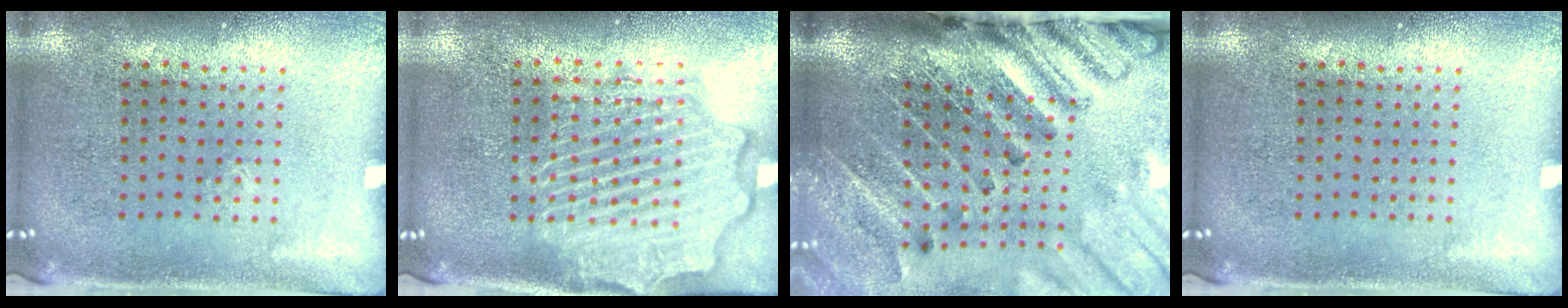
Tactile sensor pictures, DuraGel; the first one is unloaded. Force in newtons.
{"total": 4.5, "press": 4.5, "slide": 0.6}
{"total": 4.7, "press": 3.4, "slide": 3.2}
{"total": 0.0}